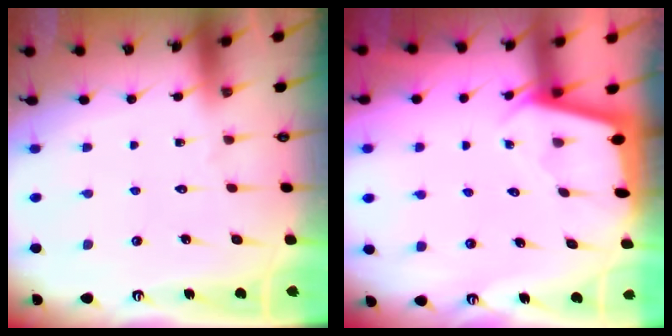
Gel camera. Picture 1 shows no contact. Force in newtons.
{"total": 2.2, "press": 2.2, "slide": 0.1}